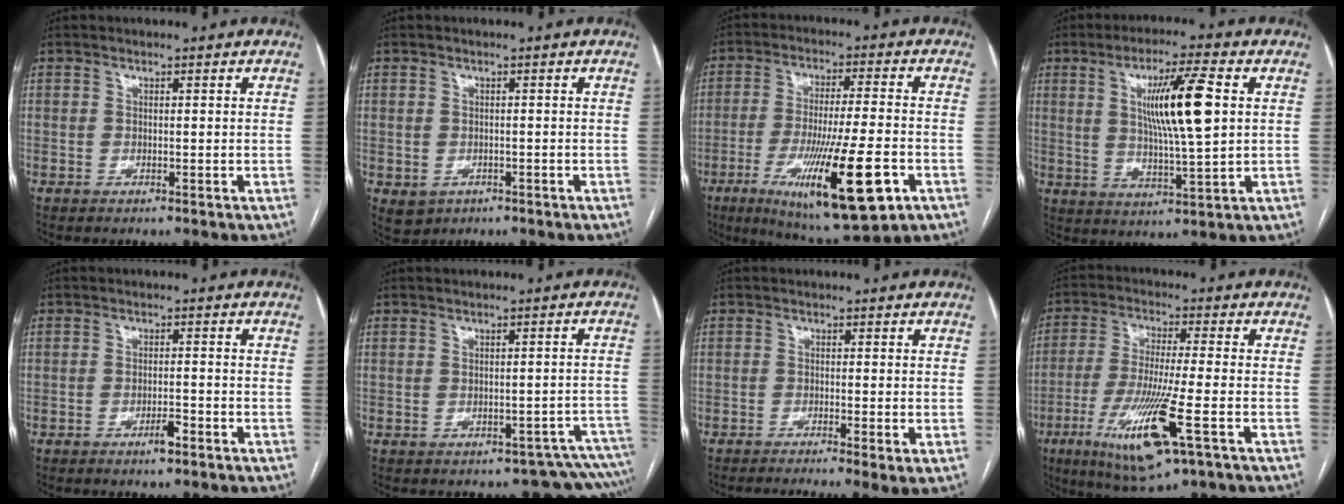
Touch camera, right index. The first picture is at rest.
{"total": 3.5, "force": [-1.4, 3.1, 0.9], "torque": [-0.013, -0.001, -0.009]}
{"total": 18.3, "force": [-7.4, 2.2, 16.6], "torque": [-0.277, -0.035, -0.110]}
{"total": 11.9, "force": [2.7, 0.5, 11.5], "torque": [-0.201, -0.002, 0.048]}
{"total": 2.2, "force": [-1.4, 0.4, 1.7], "torque": [-0.027, 0.002, -0.020]}
{"total": 7.3, "force": [-6.6, 3.0, 0.4], "torque": [0.031, 0.044, -0.061]}
{"total": 6.7, "force": [-4.5, 0.5, 5.0], "torque": [-0.068, -0.013, -0.072]}
{"total": 13.9, "force": [-5.6, 0.8, 12.7], "torque": [-0.255, -0.032, -0.094]}